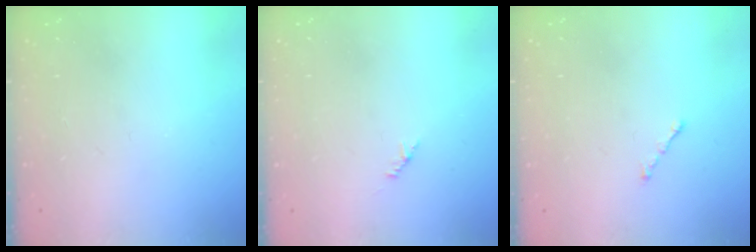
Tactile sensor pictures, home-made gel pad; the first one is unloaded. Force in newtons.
{"total": 1.5, "press": 1.4, "slide": 0.5}
{"total": 0.7, "press": 0.5, "slide": 0.5}